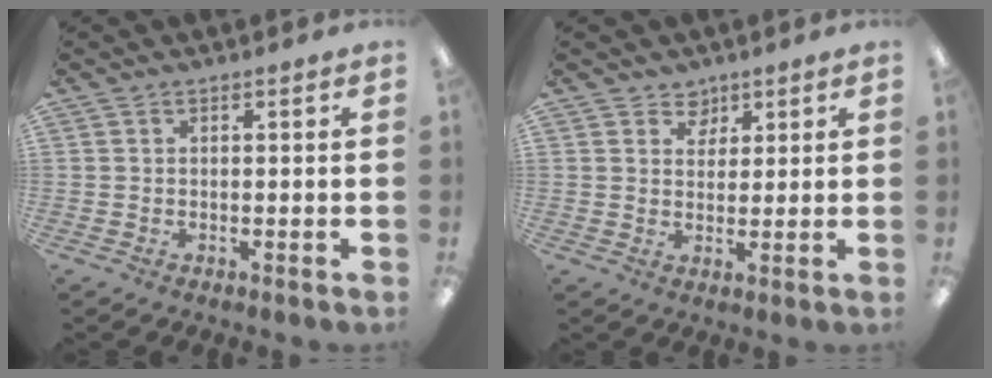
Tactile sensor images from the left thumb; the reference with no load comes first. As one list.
[{"total": 4.1, "force": [2.9, 2.9, 0.1], "torque": [0.007, -0.015, 0.049]}]